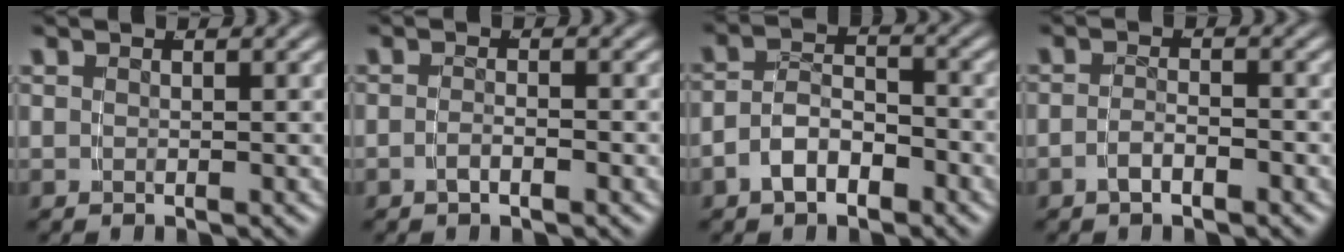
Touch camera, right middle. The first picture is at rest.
{"total": 1.4, "force": [-1.2, -0.1, 0.7], "torque": [-0.013, 0.000, -0.023]}
{"total": 4.4, "force": [-2.3, 2.9, 2.3], "torque": [-0.036, -0.006, -0.042]}
{"total": 1.9, "force": [-1.6, 0.3, 1.0], "torque": [-0.016, -0.001, -0.029]}